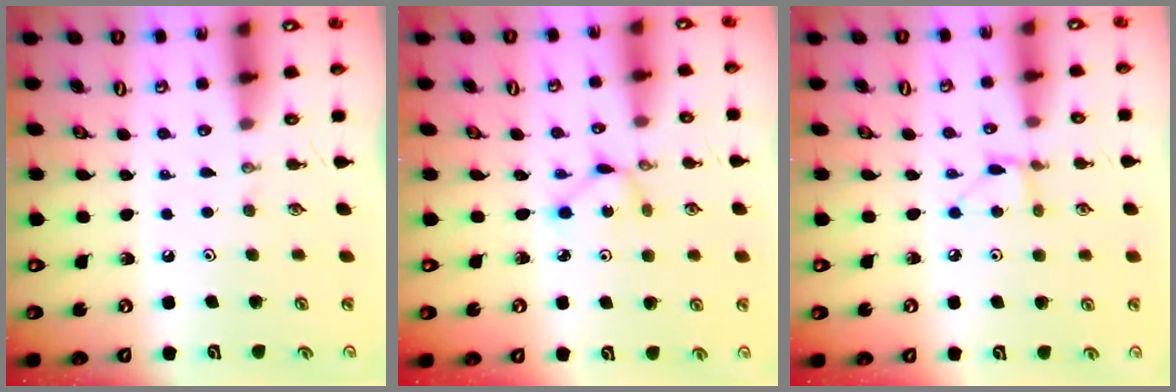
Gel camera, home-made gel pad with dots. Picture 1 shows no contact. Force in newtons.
{"total": 2.6, "press": 2.6, "slide": 0.1}
{"total": 4.0, "press": 4.0, "slide": 0.5}